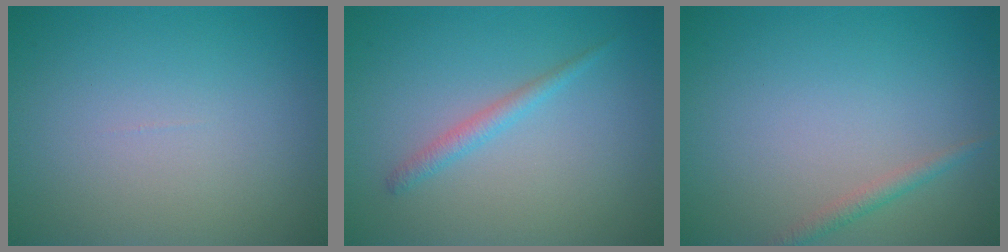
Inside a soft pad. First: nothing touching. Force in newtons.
{"total": 1.4, "press": 1.4, "slide": 0.1}
{"total": 1.2, "press": 1.2, "slide": 0.0}